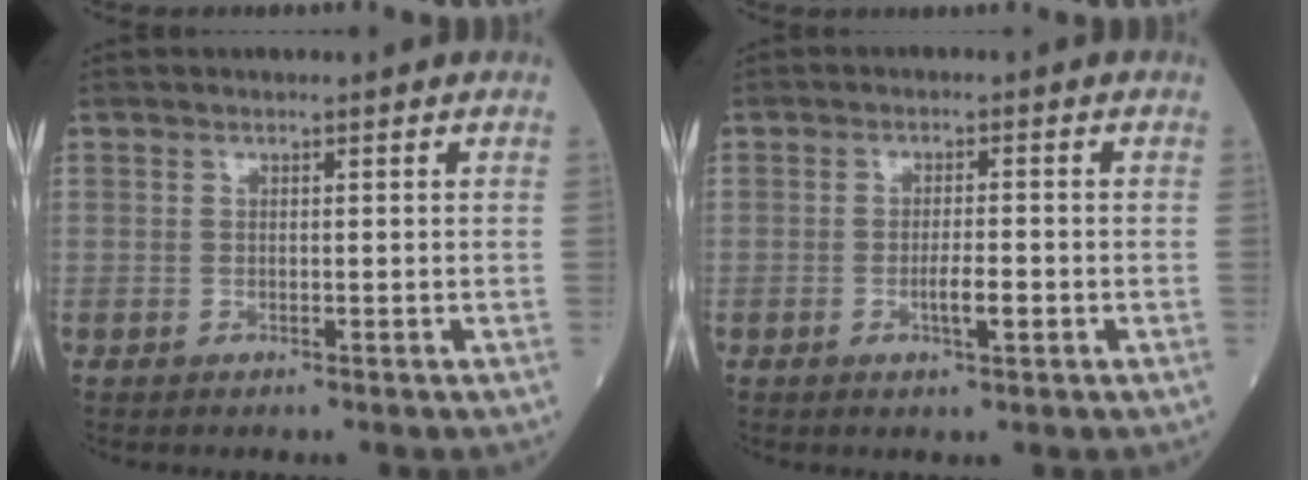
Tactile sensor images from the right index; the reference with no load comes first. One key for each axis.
{"total": 3.1, "fx": -1.0, "fy": 0.4, "fz": 2.9, "tx": -0.050, "ty": 0.001, "tz": -0.014}